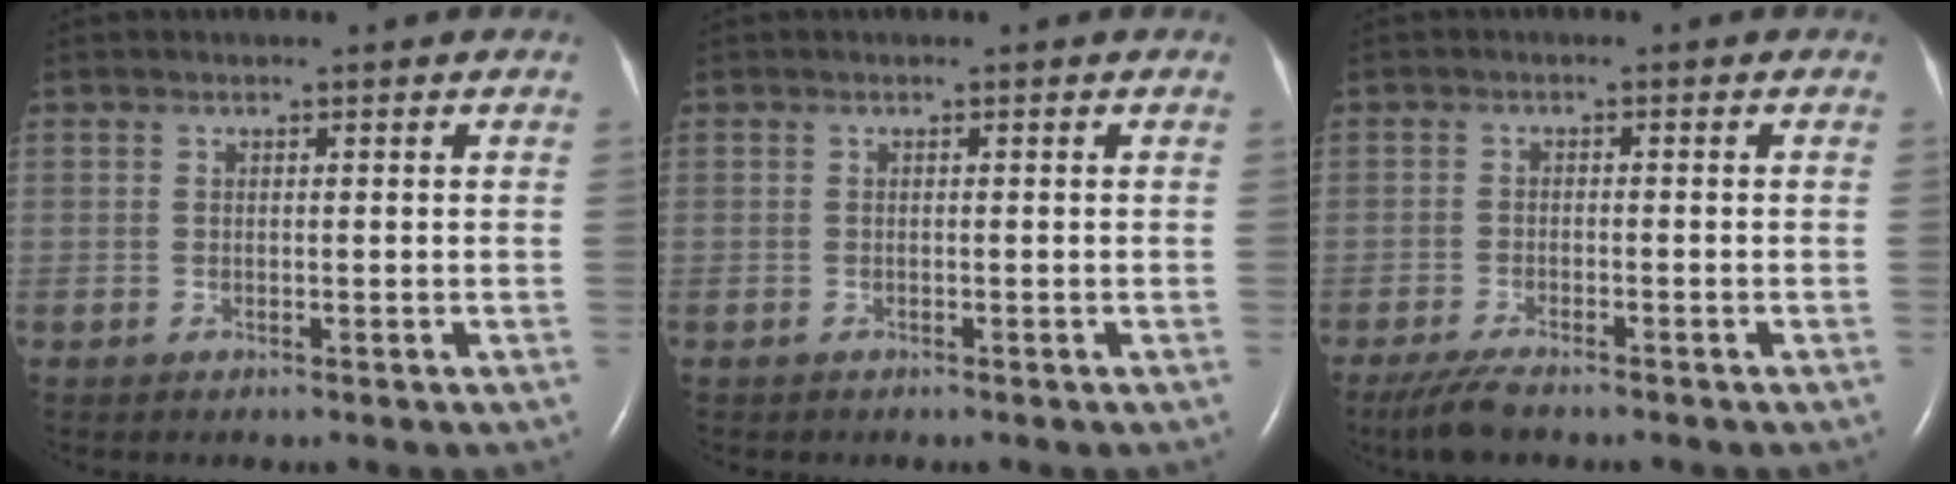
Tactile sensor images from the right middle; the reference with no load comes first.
{"total": 0.0}
{"total": 4.6, "force": [-3.7, 0.8, 2.6], "torque": [-0.057, -0.013, -0.065]}